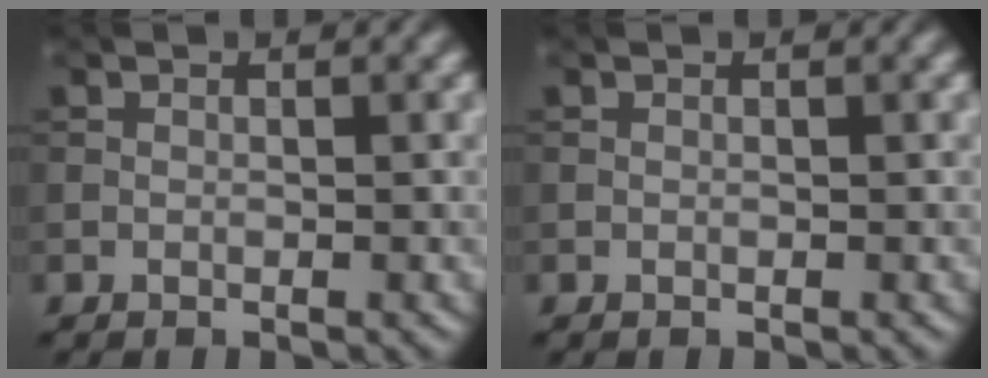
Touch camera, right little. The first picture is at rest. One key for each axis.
{"total": 0.0}